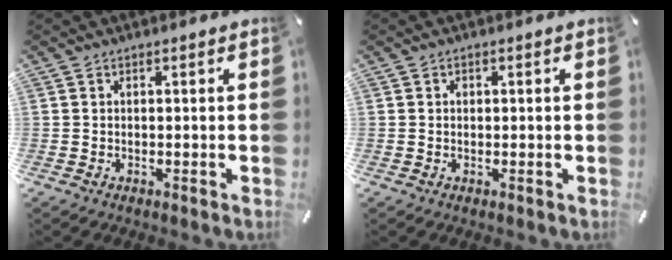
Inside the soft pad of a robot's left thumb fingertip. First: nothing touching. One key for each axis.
{"total": 0.7, "fx": 0.1, "fy": 0.6, "fz": 0.3, "tx": -0.007, "ty": 0.002, "tz": 0.001}